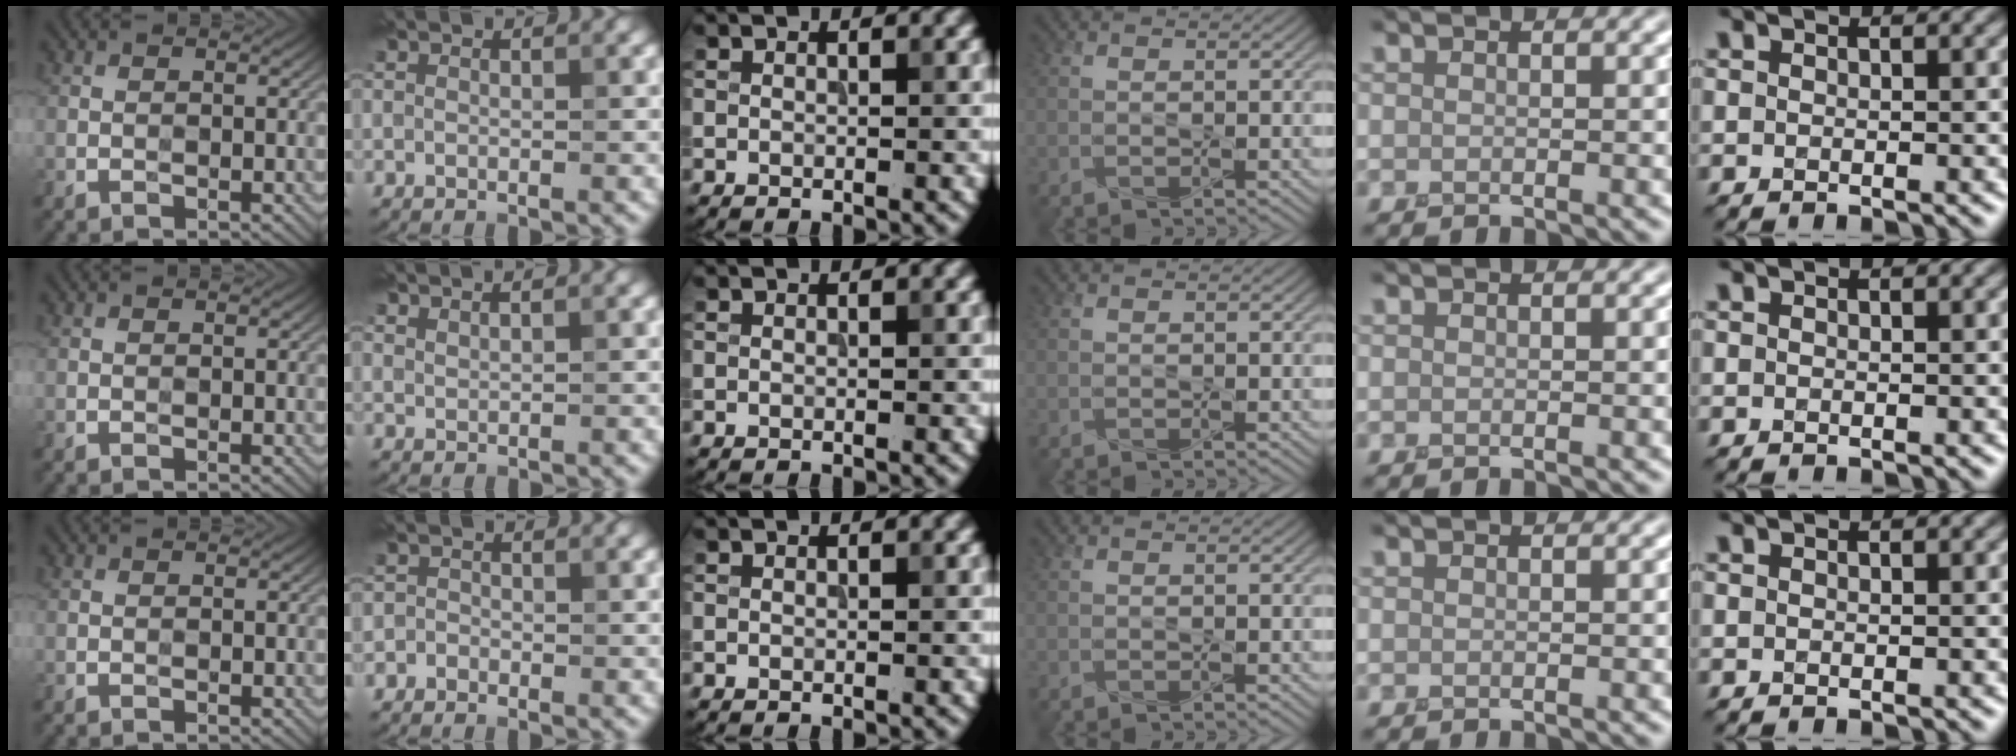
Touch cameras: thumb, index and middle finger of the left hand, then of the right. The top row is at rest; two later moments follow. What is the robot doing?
{"motion": "press", "object": "sticky note"}